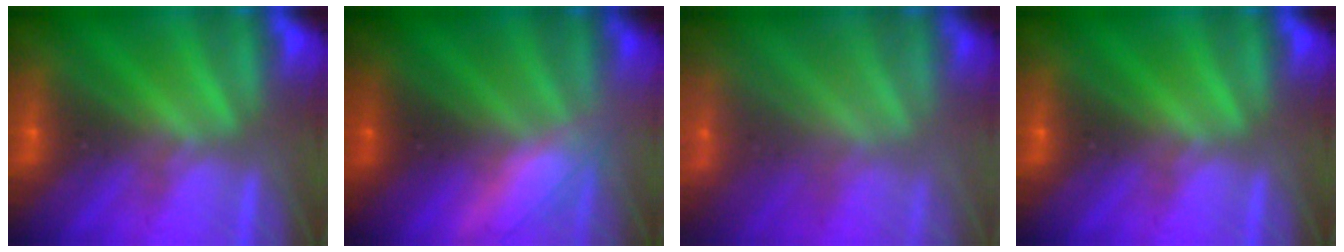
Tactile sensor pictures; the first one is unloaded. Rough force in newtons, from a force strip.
{"total": 2.9}
{"total": 2.0}
{"total": 0.0}